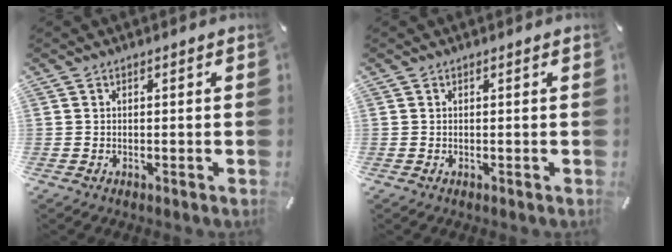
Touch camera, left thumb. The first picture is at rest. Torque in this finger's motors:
{"motor_torque": [0.00, 0.00, 0.01, -0.01, 0.00]}